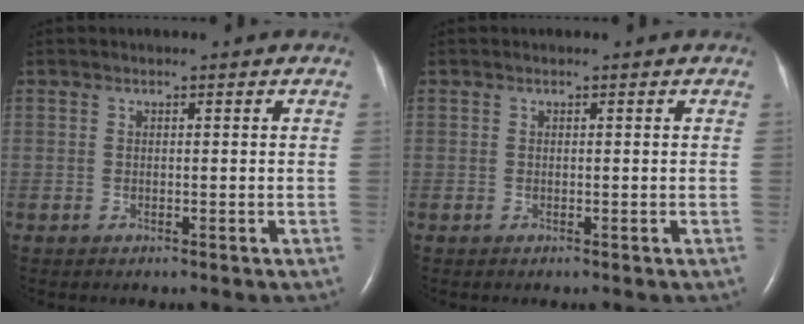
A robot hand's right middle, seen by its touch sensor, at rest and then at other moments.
{"total": 0.0}